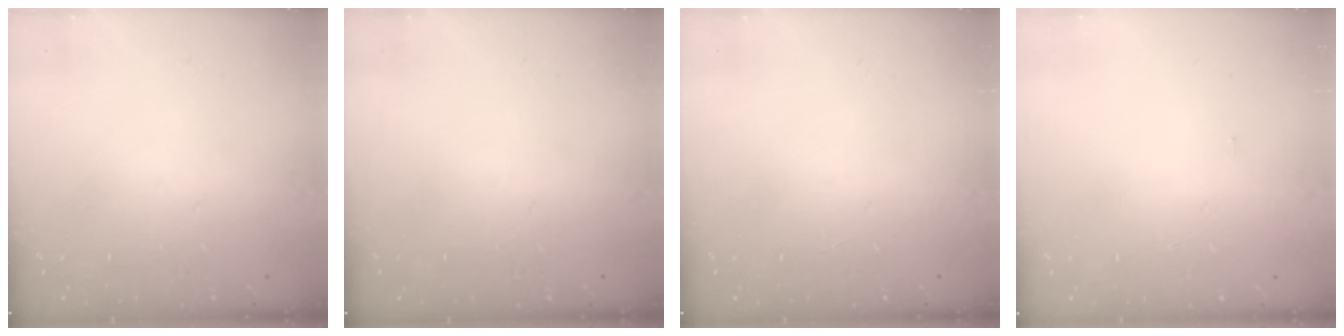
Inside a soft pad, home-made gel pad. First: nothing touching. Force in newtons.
{"total": 0.0}
{"total": 0.0}
{"total": 6.0, "press": 0.9, "slide": 5.9}